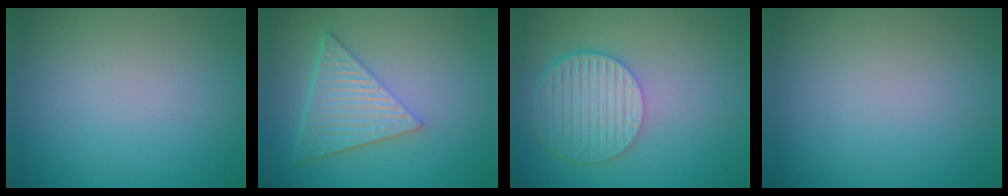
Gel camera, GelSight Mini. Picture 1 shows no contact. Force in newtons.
{"total": 6.7, "press": 4.8, "slide": 4.7}
{"total": 6.2, "press": 4.6, "slide": 4.2}
{"total": 0.0}